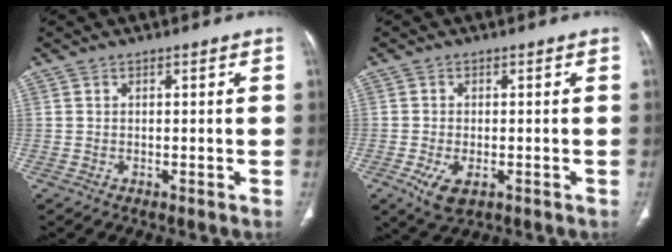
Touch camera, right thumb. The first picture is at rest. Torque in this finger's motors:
{"motor_torque": [-0.12, 0.12, 0.15, 0.19, 0.13]}